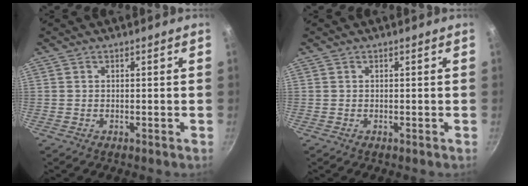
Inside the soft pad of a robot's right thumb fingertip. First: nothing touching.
{"total": 0.0}